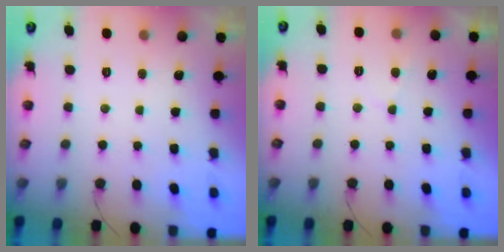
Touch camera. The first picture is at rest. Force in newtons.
{"total": 2.7, "press": 2.6, "slide": 0.5}